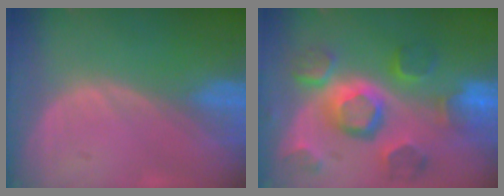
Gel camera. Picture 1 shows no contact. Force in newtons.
{"total": 12.0, "press": 10.3, "slide": 6.1}